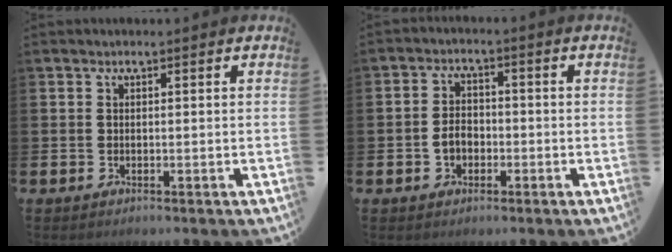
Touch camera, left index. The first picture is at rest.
{"total": 3.1, "force": [-1.0, 2.3, 1.8], "torque": [-0.031, 0.005, -0.021]}